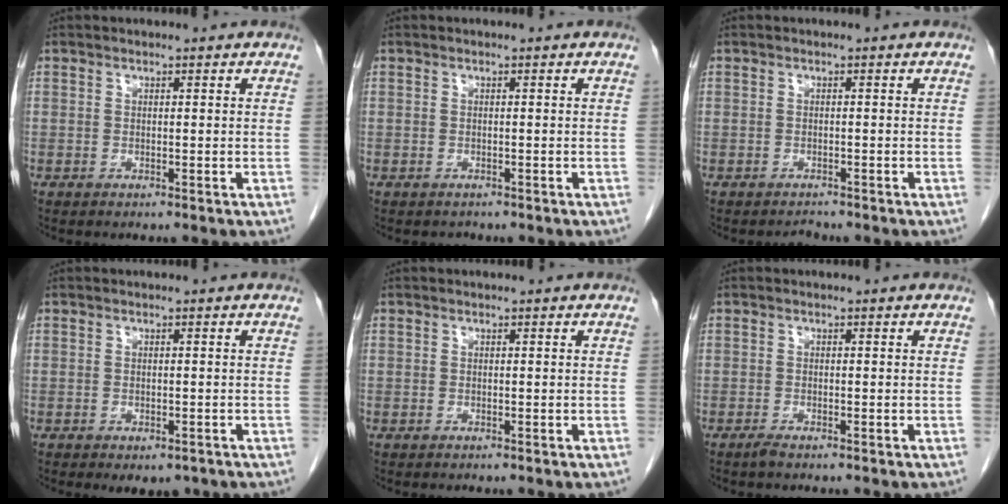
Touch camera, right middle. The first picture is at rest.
{"total": 0.9, "force": [-0.7, 0.5, -0.1], "torque": [-0.009, 0.000, -0.010]}
{"total": 0.9, "force": [-0.8, 0.1, -0.3], "torque": [0.002, -0.005, -0.013]}
{"total": 3.2, "force": [-2.2, 1.7, 1.7], "torque": [-0.014, -0.003, -0.022]}
{"total": 0.0}
{"total": 0.9, "force": [-0.8, 0.0, 0.5], "torque": [-0.015, -0.002, -0.015]}